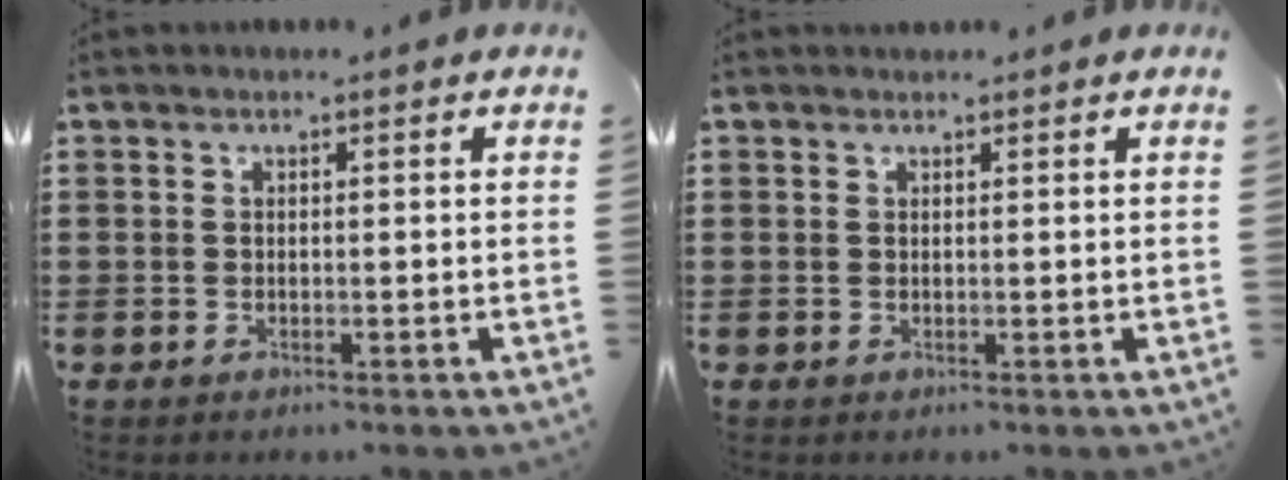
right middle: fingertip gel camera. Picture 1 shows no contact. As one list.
[{"total": 0.5, "force": [0.4, 0.3, -0.1], "torque": [0.009, -0.001, 0.007]}]